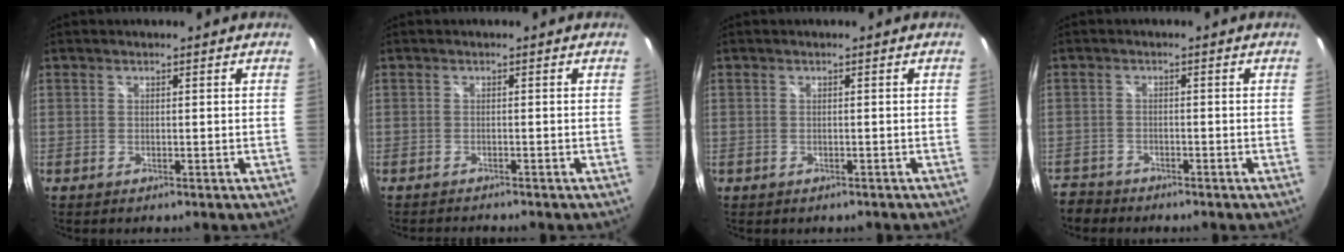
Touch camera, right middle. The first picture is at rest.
{"total": 3.1, "force": [-3.0, 0.0, 1.0], "torque": [-0.024, -0.021, -0.050]}
{"total": 1.0, "force": [-0.6, 0.8, 0.2], "torque": [-0.007, -0.003, -0.005]}
{"total": 5.3, "force": [-4.6, 2.6, 0.5], "torque": [-0.039, -0.010, -0.089]}